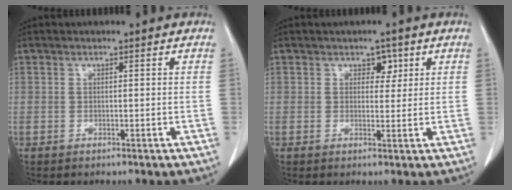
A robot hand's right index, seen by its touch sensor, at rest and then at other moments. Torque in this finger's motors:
{"motor_torque": [-0.31, 0.26, 0.00, -0.01]}